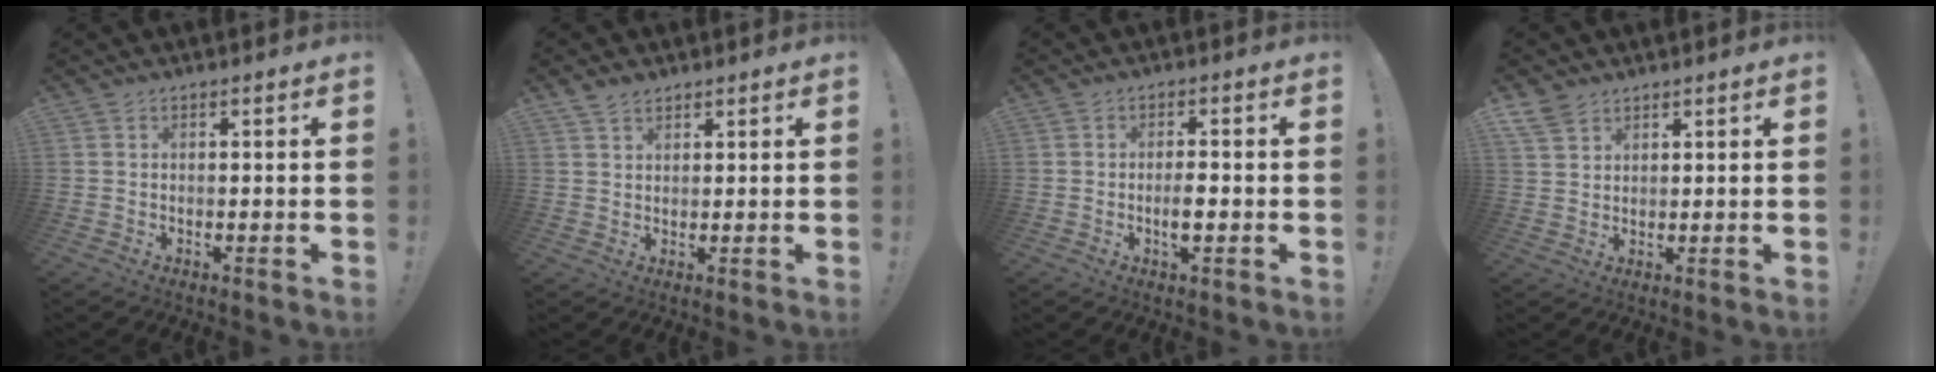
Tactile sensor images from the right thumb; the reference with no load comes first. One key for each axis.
{"total": 3.1, "fx": 2.4, "fy": 1.7, "fz": 1.1, "tx": -0.016, "ty": -0.012, "tz": 0.044}
{"total": 3.3, "fx": -1.0, "fy": 1.8, "fz": 2.7, "tx": -0.029, "ty": 0.001, "tz": -0.018}
{"total": 5.1, "fx": 3.9, "fy": 2.8, "fz": 1.7, "tx": -0.035, "ty": -0.017, "tz": 0.077}